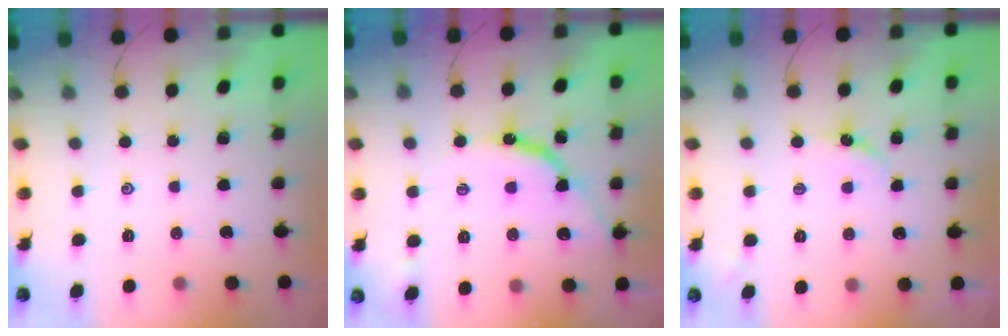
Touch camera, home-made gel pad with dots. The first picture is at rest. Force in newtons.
{"total": 9.7, "press": 9.6, "slide": 1.1}
{"total": 4.6, "press": 4.5, "slide": 0.4}